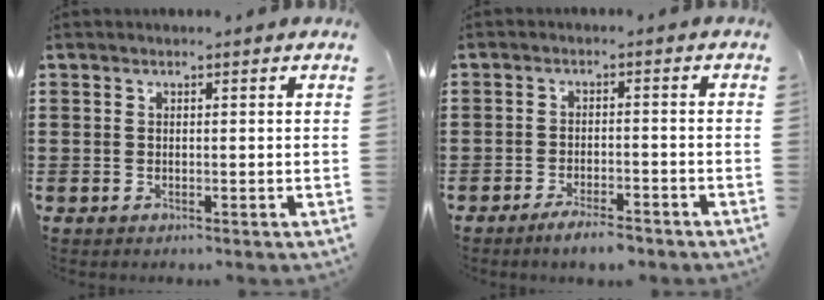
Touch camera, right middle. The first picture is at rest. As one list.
[{"total": 3.4, "force": [-3.0, 0.4, 1.7], "torque": [-0.027, 0.003, -0.056]}]